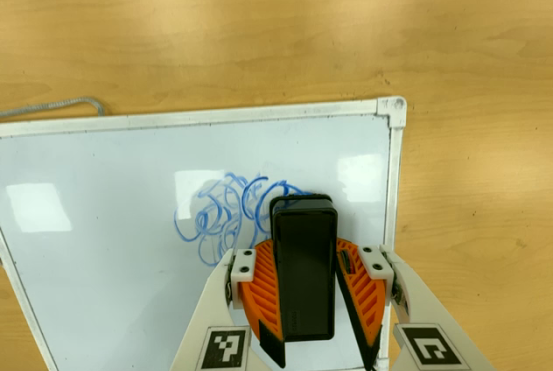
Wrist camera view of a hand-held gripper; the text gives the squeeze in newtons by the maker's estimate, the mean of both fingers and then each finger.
{"total": 14.6, "left": 16.2, "right": 12.9}